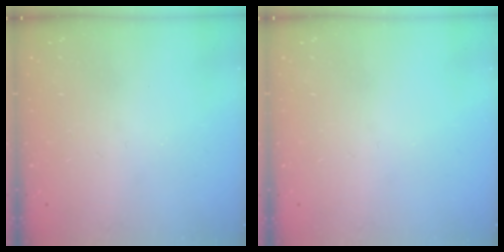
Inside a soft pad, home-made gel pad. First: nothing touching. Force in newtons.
{"total": 0.0}